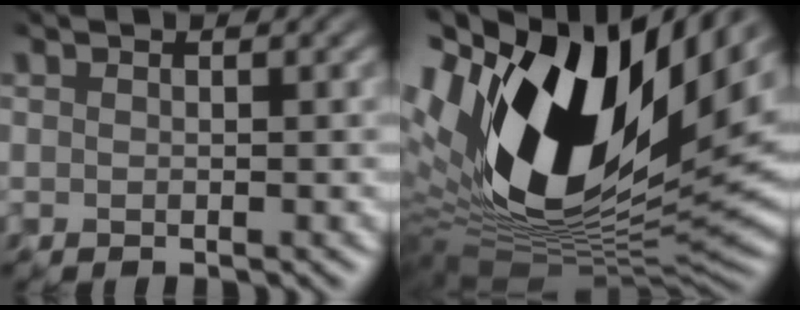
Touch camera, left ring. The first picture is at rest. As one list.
[{"total": 18.2, "force": [5.4, 9.6, 14.5], "torque": [-0.291, 0.005, 0.087]}]